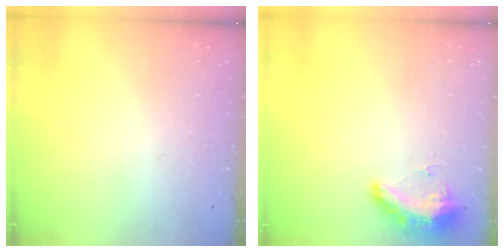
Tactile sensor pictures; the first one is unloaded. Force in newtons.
{"total": 8.3, "press": 8.2, "slide": 1.2}